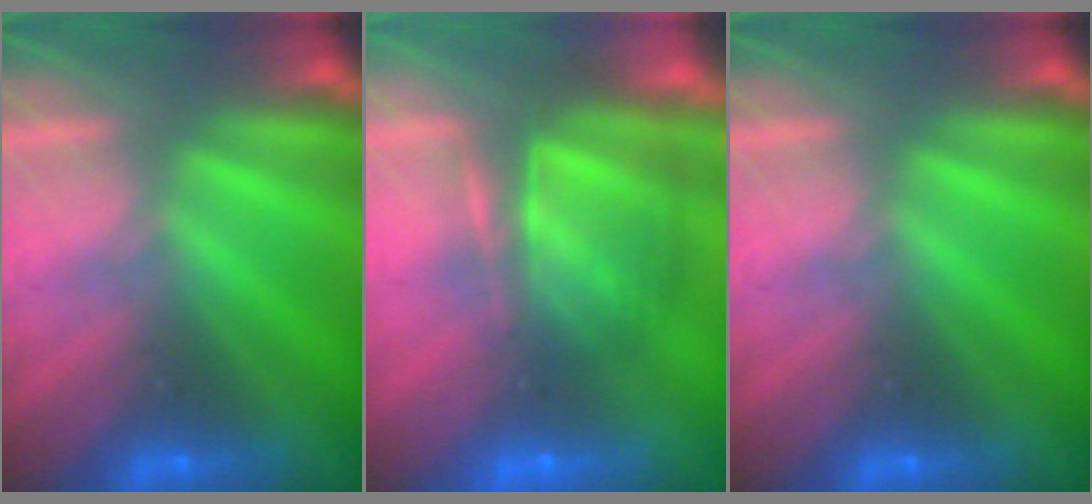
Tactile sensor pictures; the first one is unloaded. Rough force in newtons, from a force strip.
{"total": 6.5}
{"total": 0.0}